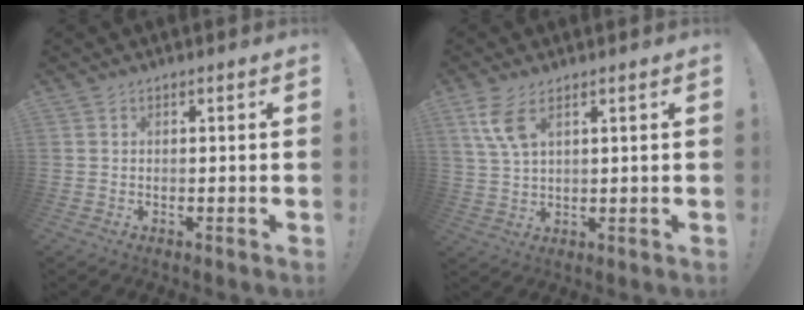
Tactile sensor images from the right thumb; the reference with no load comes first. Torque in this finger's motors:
{"motor_torque": [0.66, 0.67, 0.29, -0.35, 0.05]}